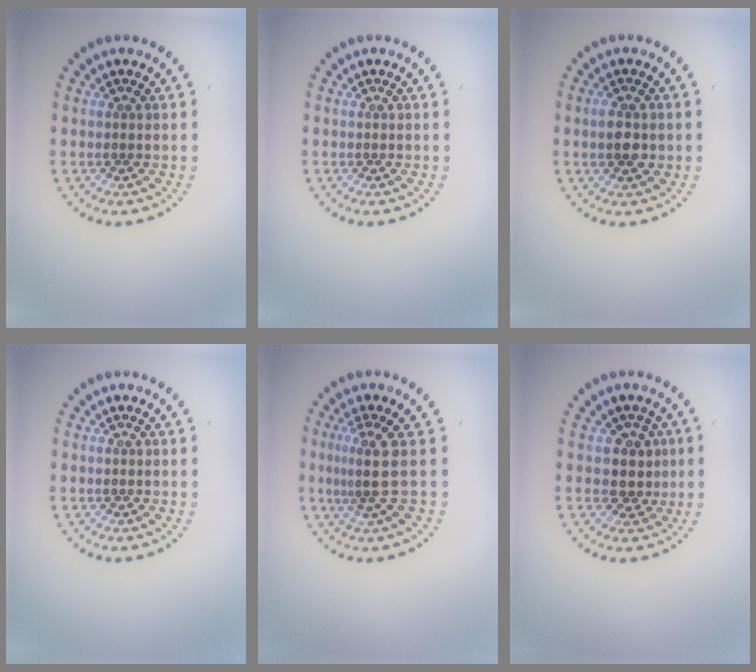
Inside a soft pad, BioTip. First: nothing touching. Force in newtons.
{"total": 0.0}
{"total": 2.6, "press": 2.6, "slide": 0.1}
{"total": 0.0}
{"total": 2.7, "press": 1.8, "slide": 2.0}
{"total": 2.4, "press": 1.9, "slide": 1.4}